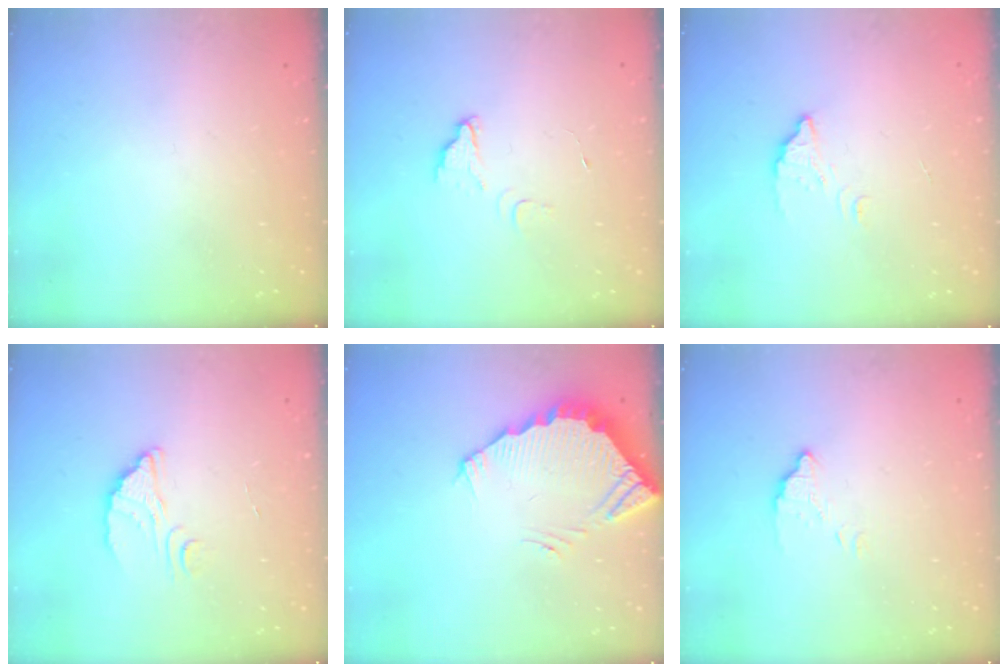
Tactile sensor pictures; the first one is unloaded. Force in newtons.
{"total": 3.2, "press": 3.2, "slide": 0.2}
{"total": 3.5, "press": 3.5, "slide": 0.5}
{"total": 2.9, "press": 2.9, "slide": 0.1}
{"total": 3.6, "press": 3.6, "slide": 0.2}
{"total": 2.4, "press": 2.4, "slide": 0.0}